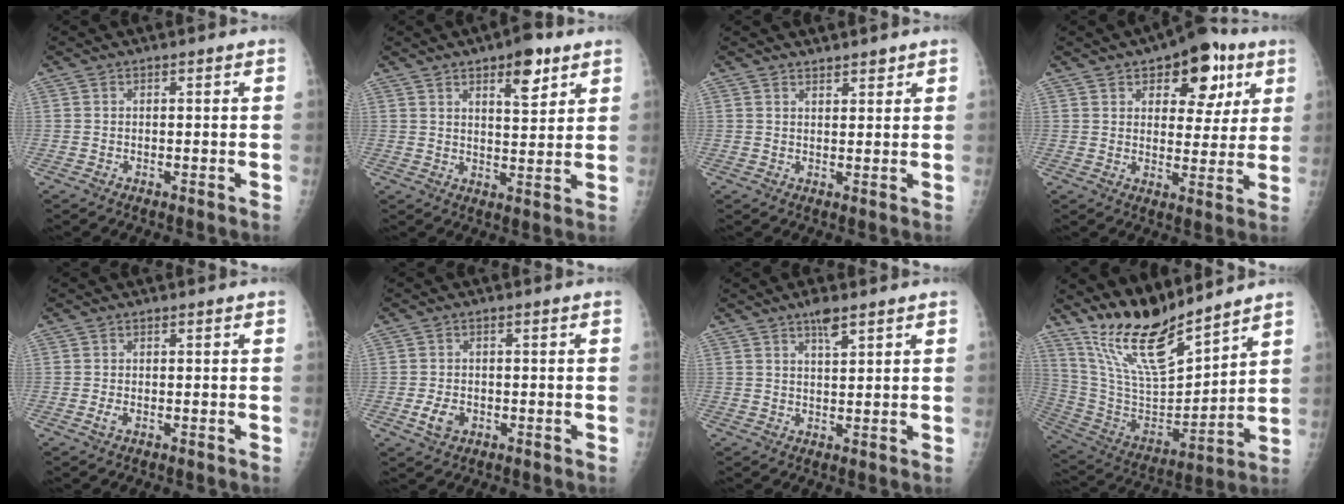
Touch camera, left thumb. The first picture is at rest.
{"total": 8.0, "force": [4.6, 3.0, 5.8], "torque": [-0.063, -0.025, 0.065]}
{"total": 2.2, "force": [1.9, 0.8, 0.6], "torque": [0.002, -0.013, 0.028]}
{"total": 13.5, "force": [6.7, 7.3, 9.2], "torque": [-0.072, -0.019, 0.091]}
{"total": 1.0, "force": [-0.2, 0.4, 0.9], "torque": [-0.020, 0.000, -0.005]}
{"total": 3.5, "force": [-1.1, 2.5, 2.2], "torque": [-0.037, 0.002, -0.017]}
{"total": 3.6, "force": [2.4, 0.9, 2.5], "torque": [-0.037, -0.010, 0.042]}
{"total": 17.6, "force": [14.5, 3.9, 9.1], "torque": [-0.140, -0.087, 0.288]}